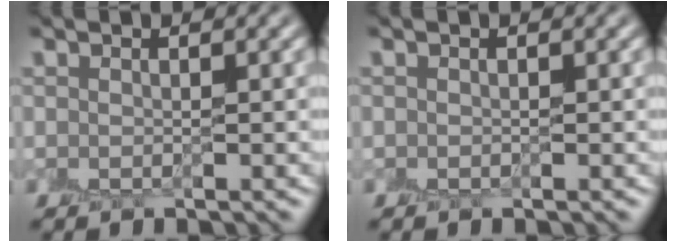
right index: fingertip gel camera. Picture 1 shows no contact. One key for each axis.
{"total": 0.0}